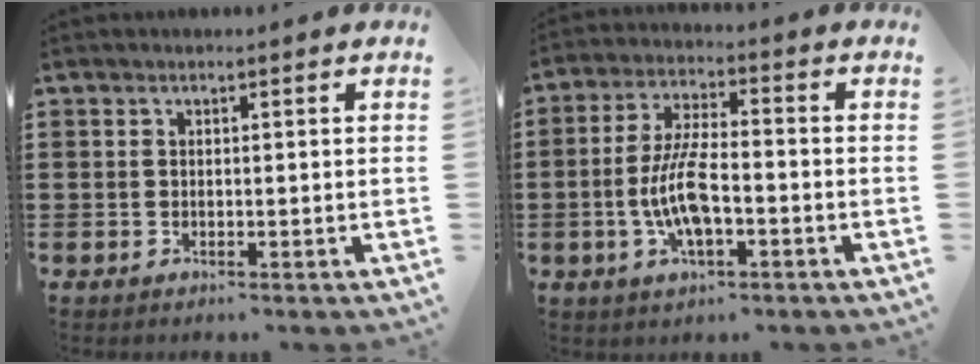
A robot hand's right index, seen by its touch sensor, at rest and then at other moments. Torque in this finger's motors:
{"motor_torque": [2.14, 0.00, 0.60, 0.21]}